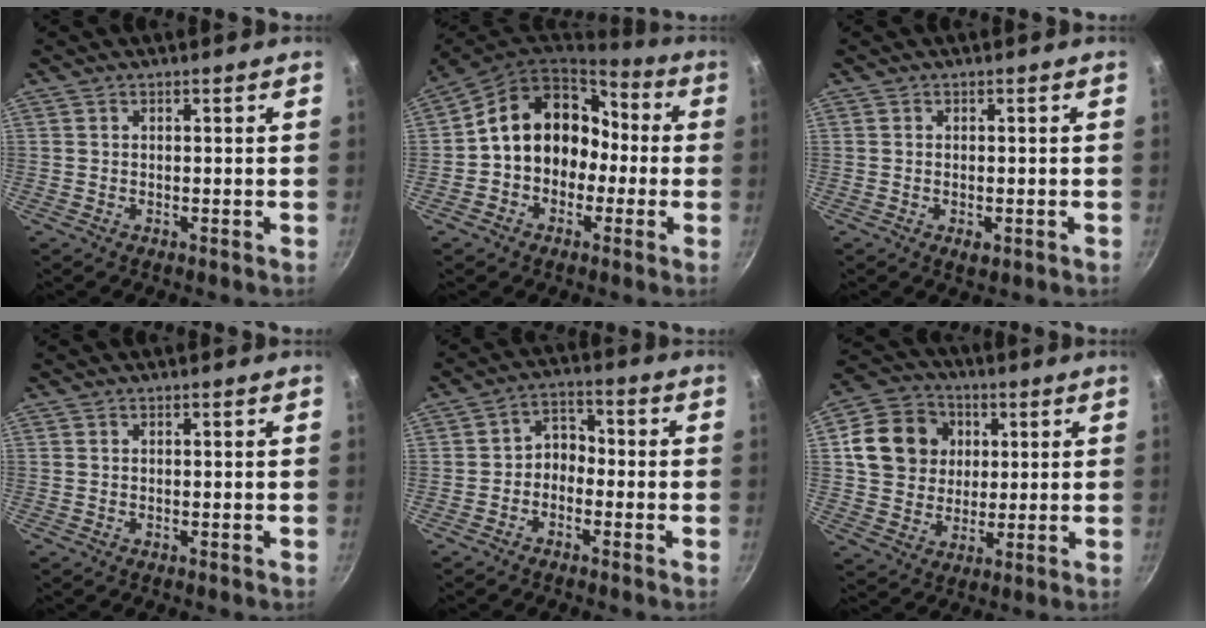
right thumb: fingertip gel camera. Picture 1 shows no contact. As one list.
[{"total": 15.4, "force": [-0.9, 12.7, 8.6], "torque": [-0.092, 0.066, -0.021]}, {"total": 1.9, "force": [-0.6, 1.0, 1.5], "torque": [-0.027, -0.004, -0.008]}, {"total": 0.0}, {"total": 4.6, "force": [-1.7, 3.5, 2.5], "torque": [-0.019, 0.035, -0.041]}, {"total": 13.5, "force": [3.1, 11.7, 5.9], "torque": [-0.081, 0.011, 0.049]}]